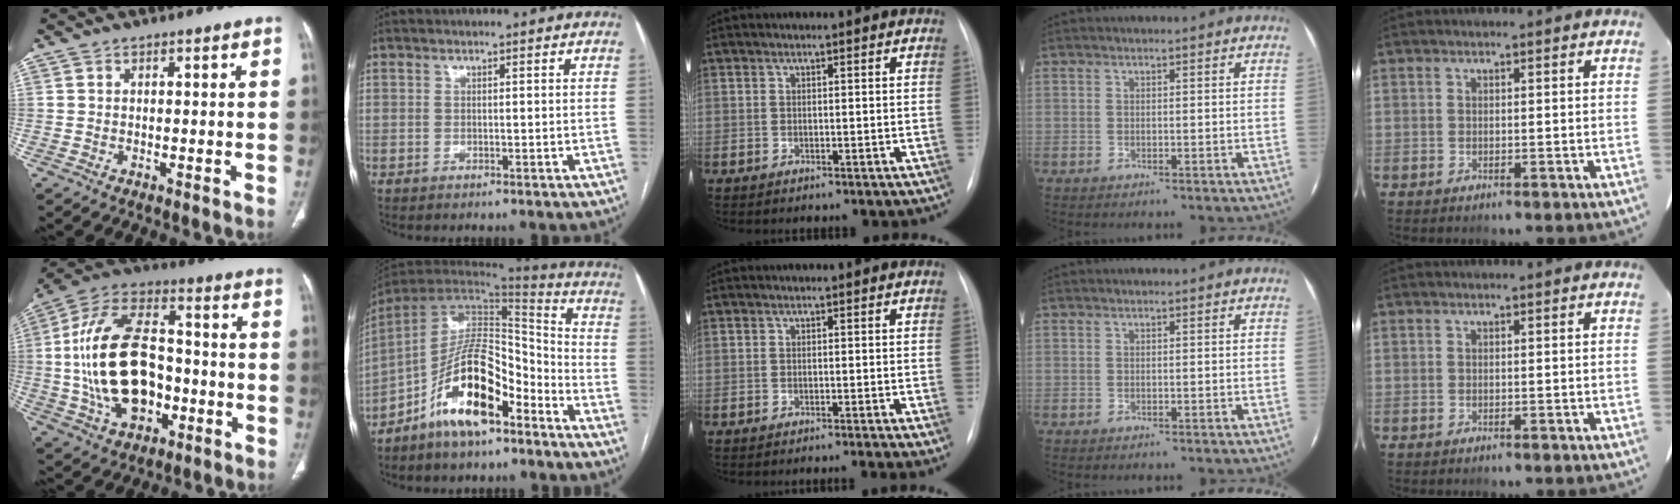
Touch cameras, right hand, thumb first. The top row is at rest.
{"thumb": {"total": 21.7, "force": [-2.8, 13.5, 16.8], "torque": [-0.302, 0.032, -0.041]}, "index": {"total": 15.0, "force": [-8.9, 4.9, 11.1], "torque": [-0.203, 0.015, -0.158]}, "middle": {"total": 2.4, "force": [-1.6, -0.4, 1.7], "torque": [-0.014, -0.002, -0.022]}}